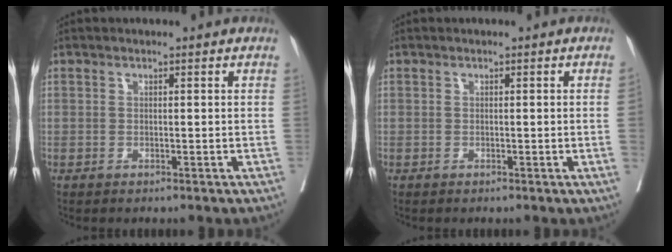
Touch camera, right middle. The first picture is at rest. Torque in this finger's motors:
{"motor_torque": [0.71, 0.00, -0.06, -0.07]}